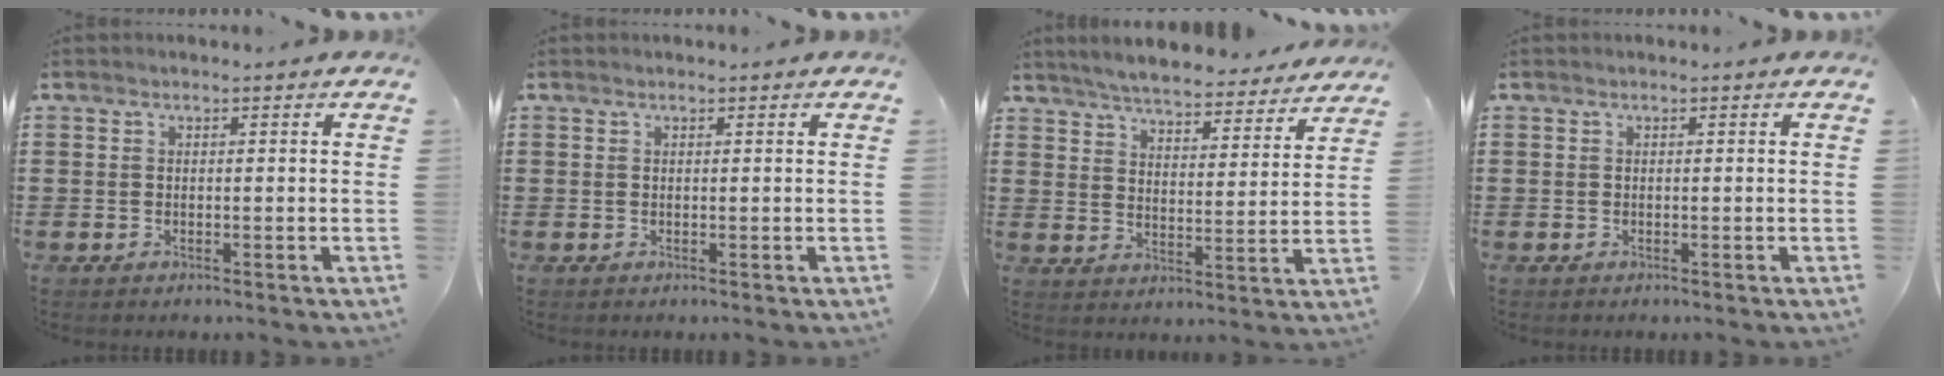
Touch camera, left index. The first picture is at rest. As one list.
[{"total": 0.0}, {"total": 5.3, "force": [5.2, -0.1, 0.9], "torque": [-0.042, -0.034, 0.090]}, {"total": 0.0}]